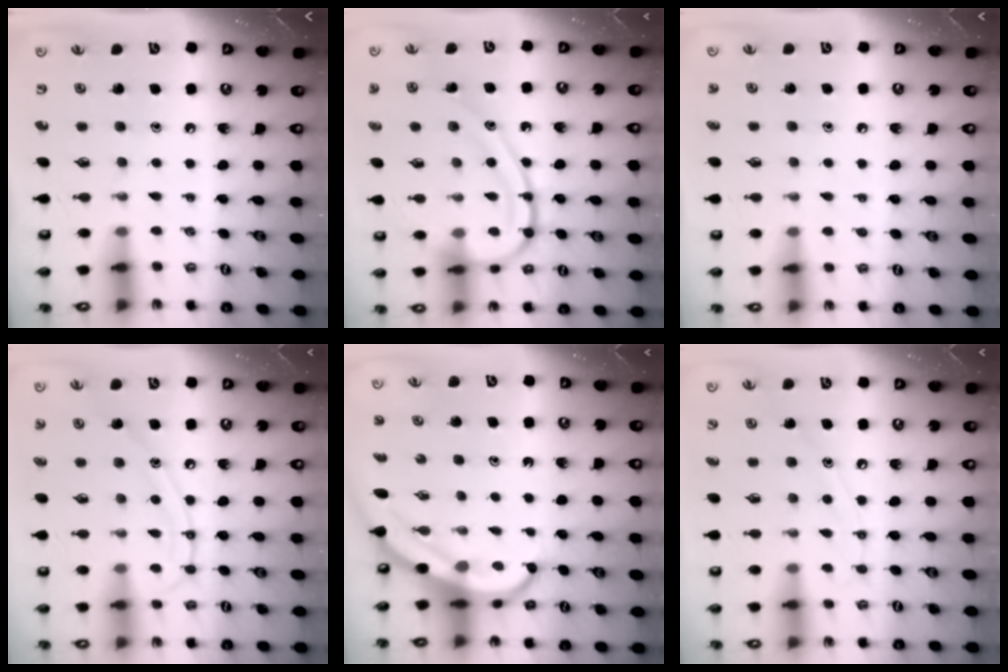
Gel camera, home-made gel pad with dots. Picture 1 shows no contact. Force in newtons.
{"total": 14.7, "press": 14.7, "slide": 0.4}
{"total": 3.3, "press": 3.3, "slide": 0.4}
{"total": 11.0, "press": 11.0, "slide": 1.0}
{"total": 6.0, "press": 6.0, "slide": 0.6}
{"total": 8.7, "press": 8.7, "slide": 0.9}